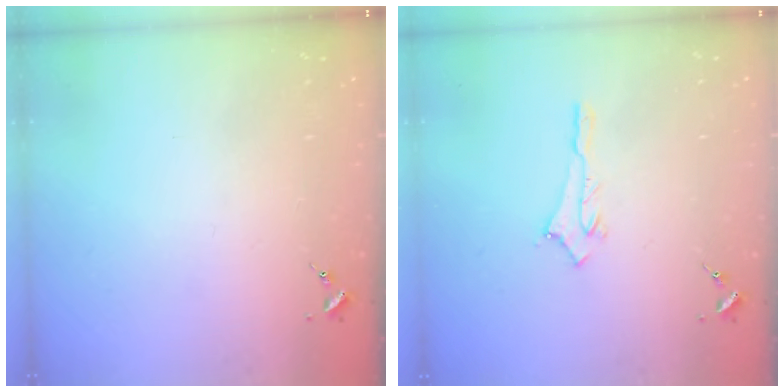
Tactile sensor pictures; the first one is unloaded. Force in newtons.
{"total": 2.8, "press": 2.8, "slide": 0.2}